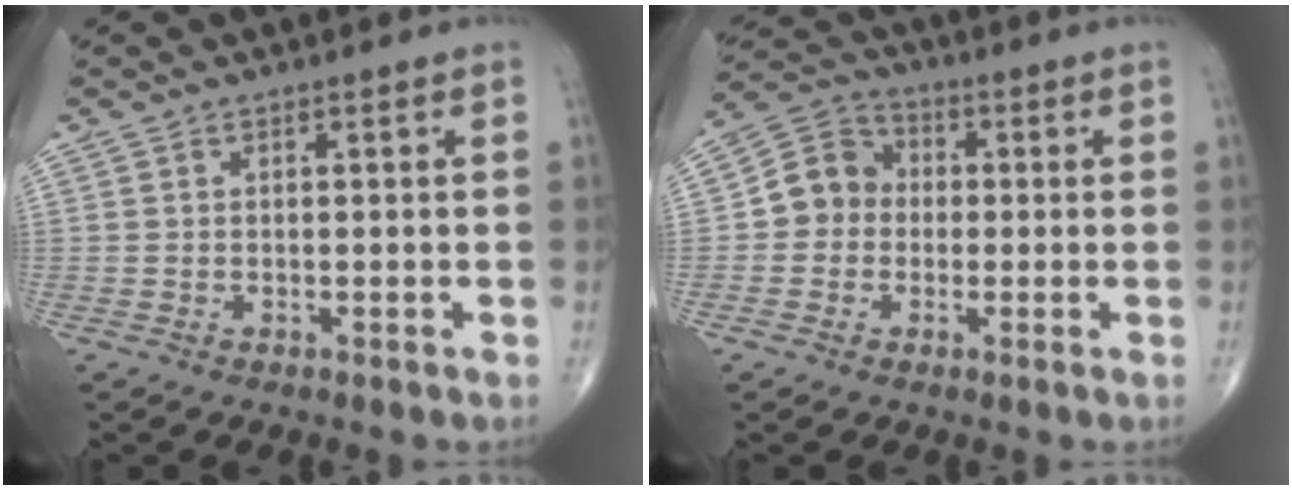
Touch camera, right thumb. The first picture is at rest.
{"total": 7.9, "force": [-0.4, 7.1, 3.5], "torque": [-0.039, 0.030, -0.024]}